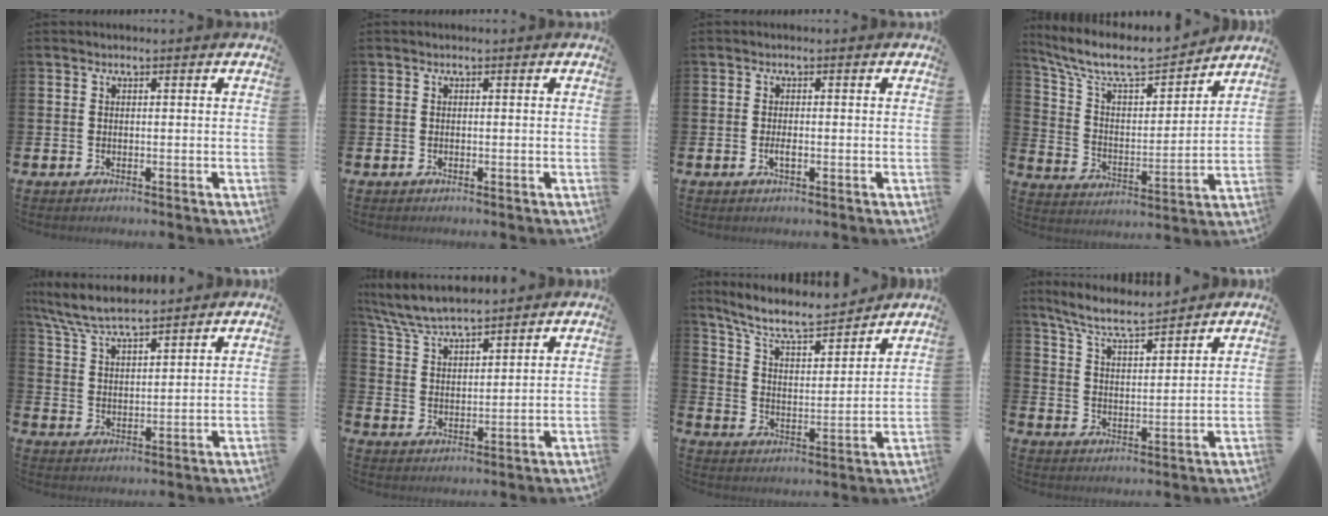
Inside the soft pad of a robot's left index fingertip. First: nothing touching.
{"total": 0.0}
{"total": 1.3, "force": [-0.4, 0.4, 1.1], "torque": [-0.028, 0.003, -0.005]}
{"total": 9.3, "force": [8.2, 2.5, 3.7], "torque": [-0.112, -0.052, 0.140]}
{"total": 6.8, "force": [6.4, 0.8, 2.1], "torque": [-0.069, -0.023, 0.116]}
{"total": 6.6, "force": [6.3, 0.8, 1.7], "torque": [-0.062, -0.023, 0.116]}
{"total": 8.0, "force": [7.4, 1.5, 2.8], "torque": [-0.080, -0.050, 0.127]}
{"total": 6.9, "force": [6.4, 0.5, 2.5], "torque": [-0.072, -0.035, 0.112]}